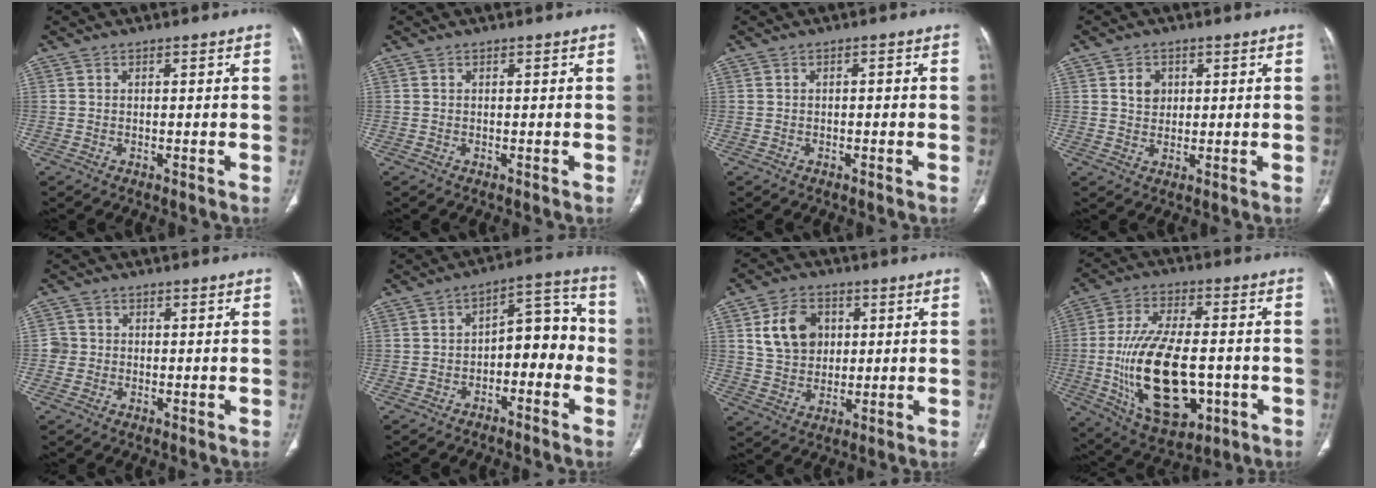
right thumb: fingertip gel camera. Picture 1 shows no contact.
{"total": 0.0}
{"total": 1.0, "force": [-0.1, 0.5, 0.9], "torque": [-0.012, 0.003, -0.004]}
{"total": 3.5, "force": [1.1, 2.9, 1.7], "torque": [-0.011, -0.004, 0.020]}
{"total": 2.2, "force": [-0.2, 2.2, 0.2], "torque": [0.013, 0.008, -0.008]}
{"total": 10.0, "force": [-2.6, 5.9, 7.7], "torque": [-0.066, 0.055, -0.047]}
{"total": 10.1, "force": [2.9, 7.8, 5.7], "torque": [-0.074, -0.005, 0.058]}
{"total": 21.1, "force": [-3.6, 10.8, 17.8], "torque": [-0.319, 0.005, -0.041]}